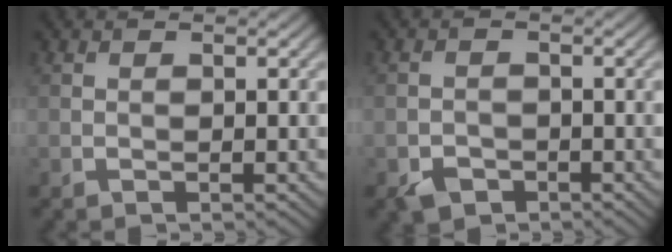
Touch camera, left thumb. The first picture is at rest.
{"total": 2.4, "force": [-1.7, 1.5, 0.8], "torque": [-0.013, -0.004, -0.035]}